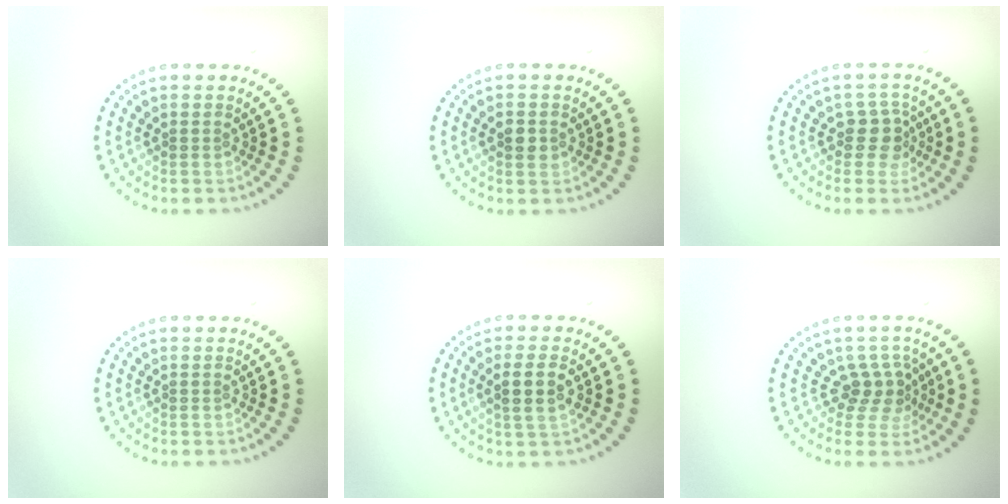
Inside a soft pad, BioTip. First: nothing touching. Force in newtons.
{"total": 1.9, "press": 1.9, "slide": 0.1}
{"total": 2.4, "press": 1.9, "slide": 1.5}
{"total": 0.0}
{"total": 2.6, "press": 2.5, "slide": 0.8}
{"total": 2.5, "press": 1.9, "slide": 1.7}